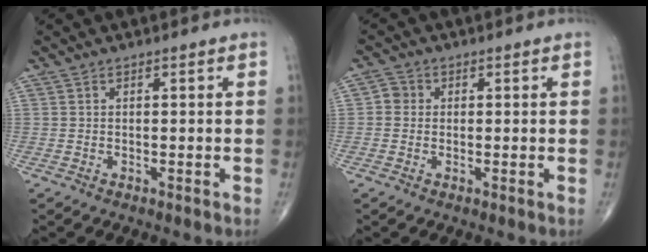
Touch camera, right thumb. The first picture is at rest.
{"total": 2.3, "force": [0.0, 2.2, 0.8], "torque": [0.000, 0.005, -0.006]}